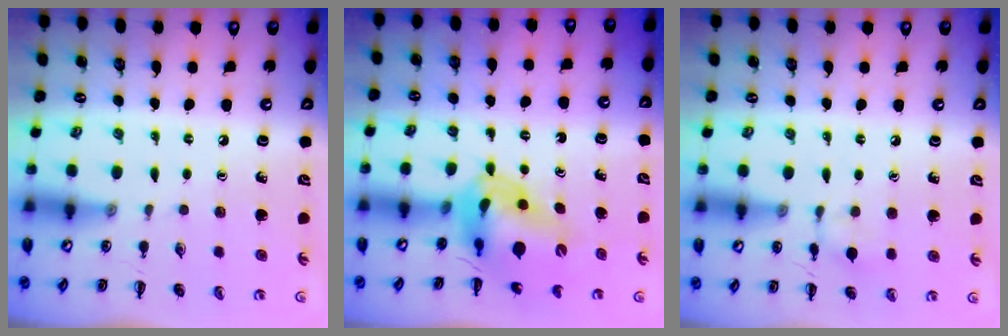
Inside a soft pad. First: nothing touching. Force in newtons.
{"total": 12.5, "press": 11.8, "slide": 3.9}
{"total": 7.1, "press": 6.9, "slide": 1.9}